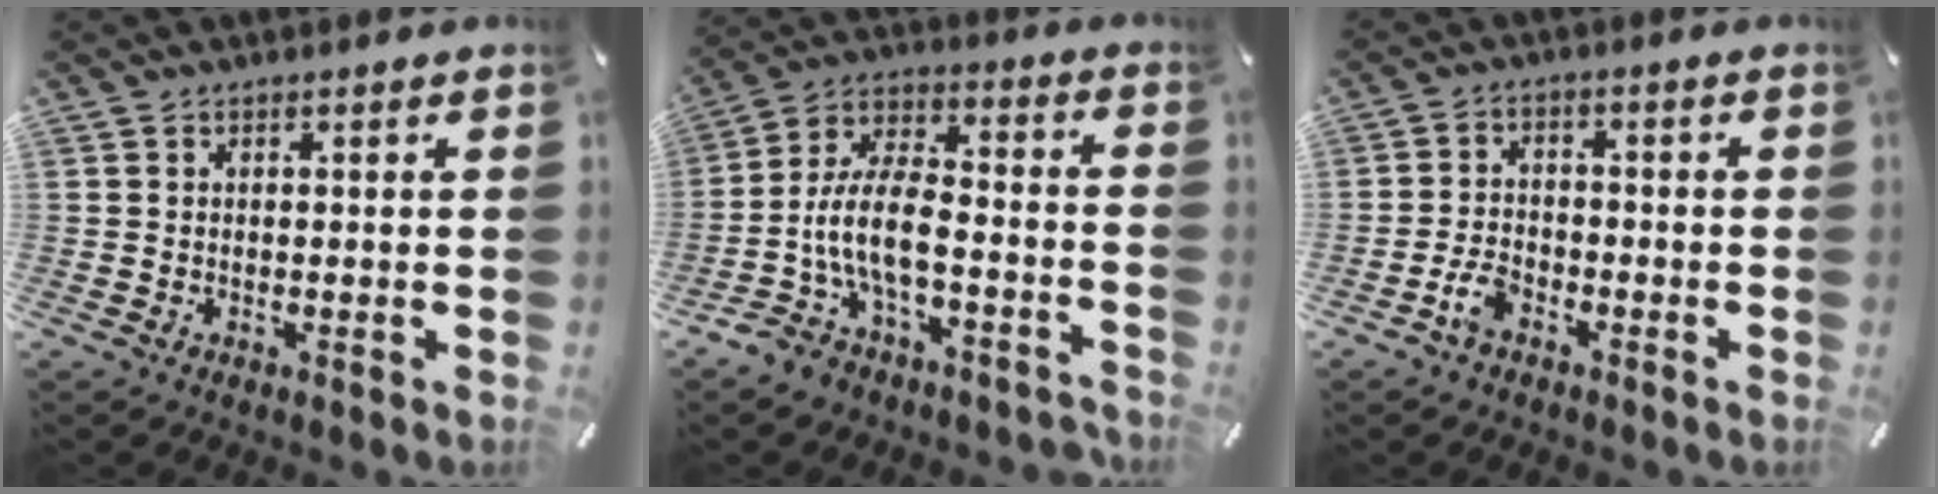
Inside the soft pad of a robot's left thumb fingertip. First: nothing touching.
{"total": 11.2, "force": [-4.6, 5.9, 8.4], "torque": [-0.177, 0.003, -0.086]}
{"total": 4.5, "force": [-2.9, 2.5, 2.2], "torque": [-0.047, 0.013, -0.056]}